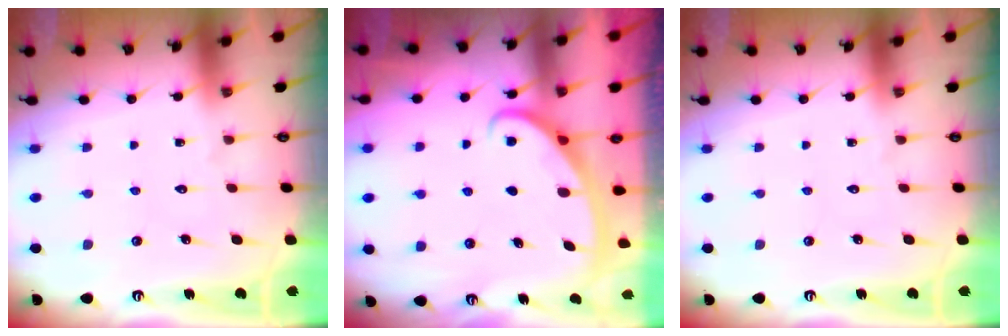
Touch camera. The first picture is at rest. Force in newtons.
{"total": 2.8, "press": 2.8, "slide": 0.4}
{"total": 0.0}